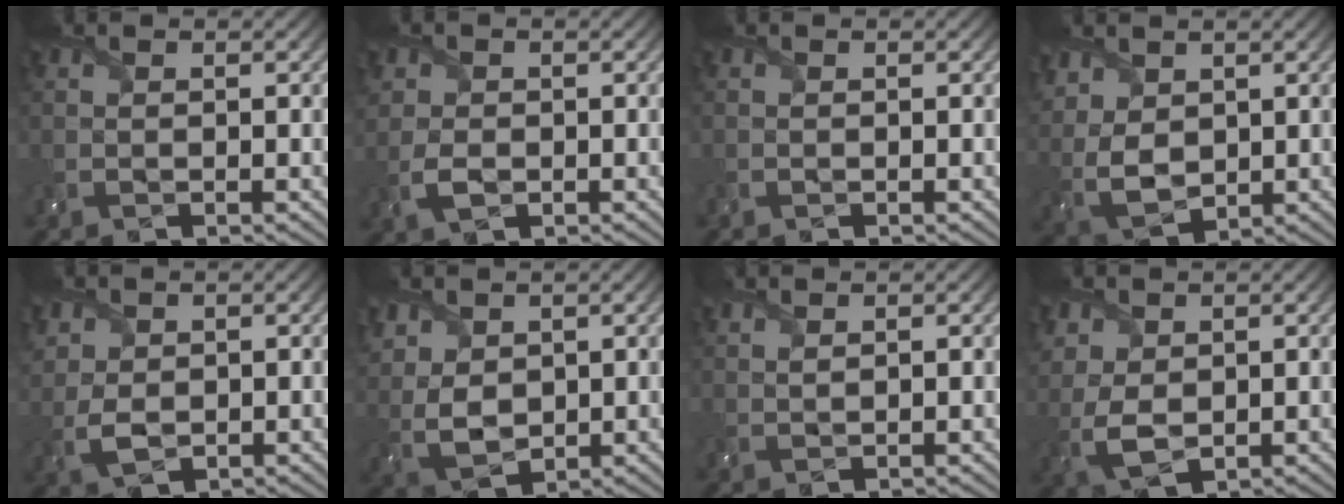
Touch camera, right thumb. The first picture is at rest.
{"total": 3.6, "force": [-0.5, 2.9, 2.0], "torque": [-0.053, -0.007, -0.014]}
{"total": 0.0}
{"total": 6.9, "force": [2.7, 4.8, 4.2], "torque": [-0.137, -0.001, 0.058]}
{"total": 4.0, "force": [1.2, 3.0, 2.2], "torque": [-0.068, -0.006, 0.027]}
{"total": 6.7, "force": [2.9, 4.6, 4.0], "torque": [-0.132, 0.000, 0.064]}
{"total": 1.7, "force": [1.4, 0.3, 0.9], "torque": [-0.022, 0.001, 0.028]}
{"total": 5.1, "force": [1.5, 3.6, 3.2], "torque": [-0.098, -0.006, 0.033]}